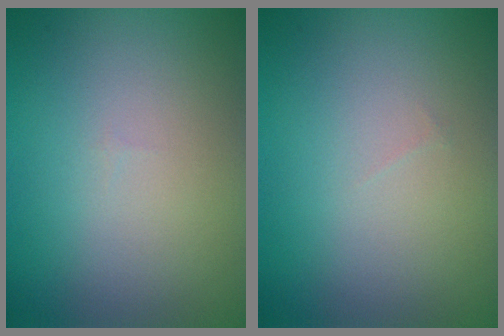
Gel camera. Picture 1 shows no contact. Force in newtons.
{"total": 0.0}